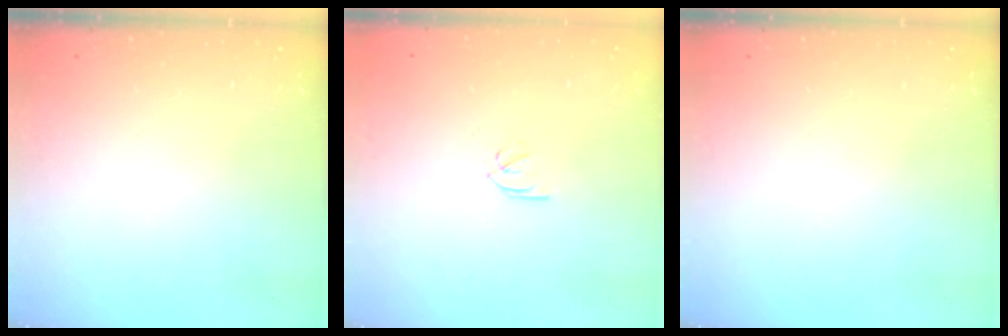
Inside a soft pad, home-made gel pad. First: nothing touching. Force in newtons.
{"total": 1.9, "press": 1.9, "slide": 0.3}
{"total": 0.0}